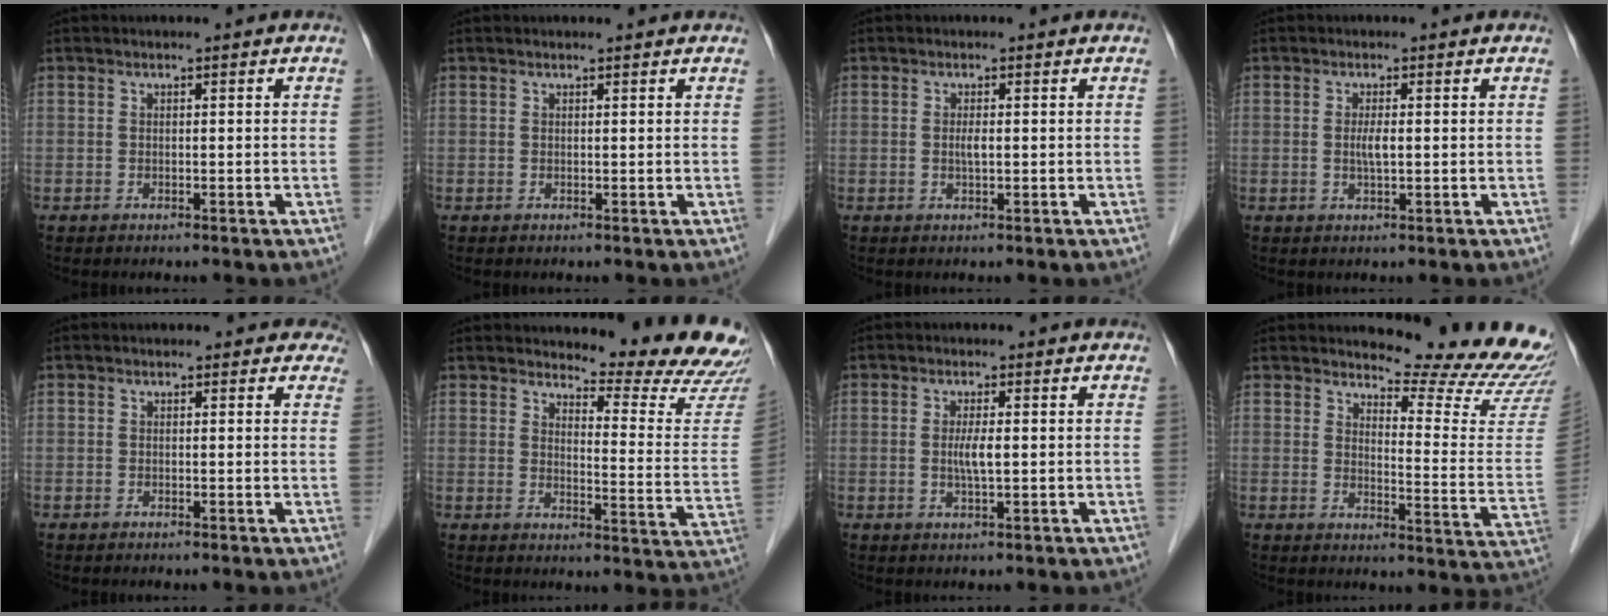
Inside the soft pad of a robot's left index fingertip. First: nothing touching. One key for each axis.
{"total": 1.2, "fx": 1.2, "fy": 0.2, "fz": 0.2, "tx": -0.014, "ty": 0.005, "tz": 0.012}
{"total": 1.2, "fx": 0.1, "fy": 0.2, "fz": 1.2, "tx": -0.025, "ty": 0.000, "tz": 0.000}
{"total": 2.0, "fx": 0.1, "fy": 0.3, "fz": 1.9, "tx": -0.041, "ty": -0.001, "tz": 0.002}
{"total": 2.0, "fx": 1.4, "fy": 1.5, "fz": -0.1, "tx": 0.017, "ty": -0.006, "tz": -0.006}
{"total": 14.9, "fx": 14.4, "fy": 0.4, "fz": 3.6, "tx": -0.042, "ty": -0.114, "tz": 0.154}
{"total": 2.7, "fx": 0.0, "fy": 0.3, "fz": 2.7, "tx": -0.055, "ty": -0.002, "tz": 0.001}
{"total": 16.5, "fx": 15.8, "fy": 1.0, "fz": 4.7, "tx": -0.054, "ty": -0.121, "tz": 0.169}